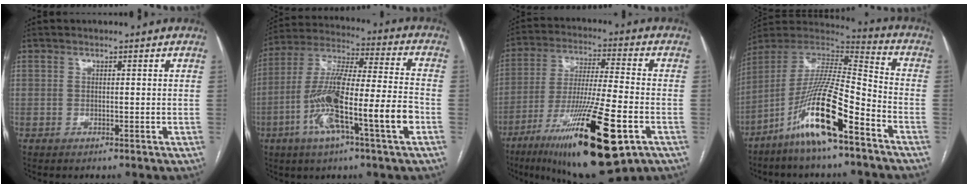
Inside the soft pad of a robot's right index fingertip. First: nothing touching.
{"total": 17.5, "force": [-5.9, 1.1, 16.4], "torque": [-0.308, 0.000, -0.107]}
{"total": 21.7, "force": [-10.1, 2.8, 19.0], "torque": [-0.318, -0.041, -0.165]}
{"total": 16.6, "force": [-9.6, 1.7, 13.4], "torque": [-0.271, -0.011, -0.179]}